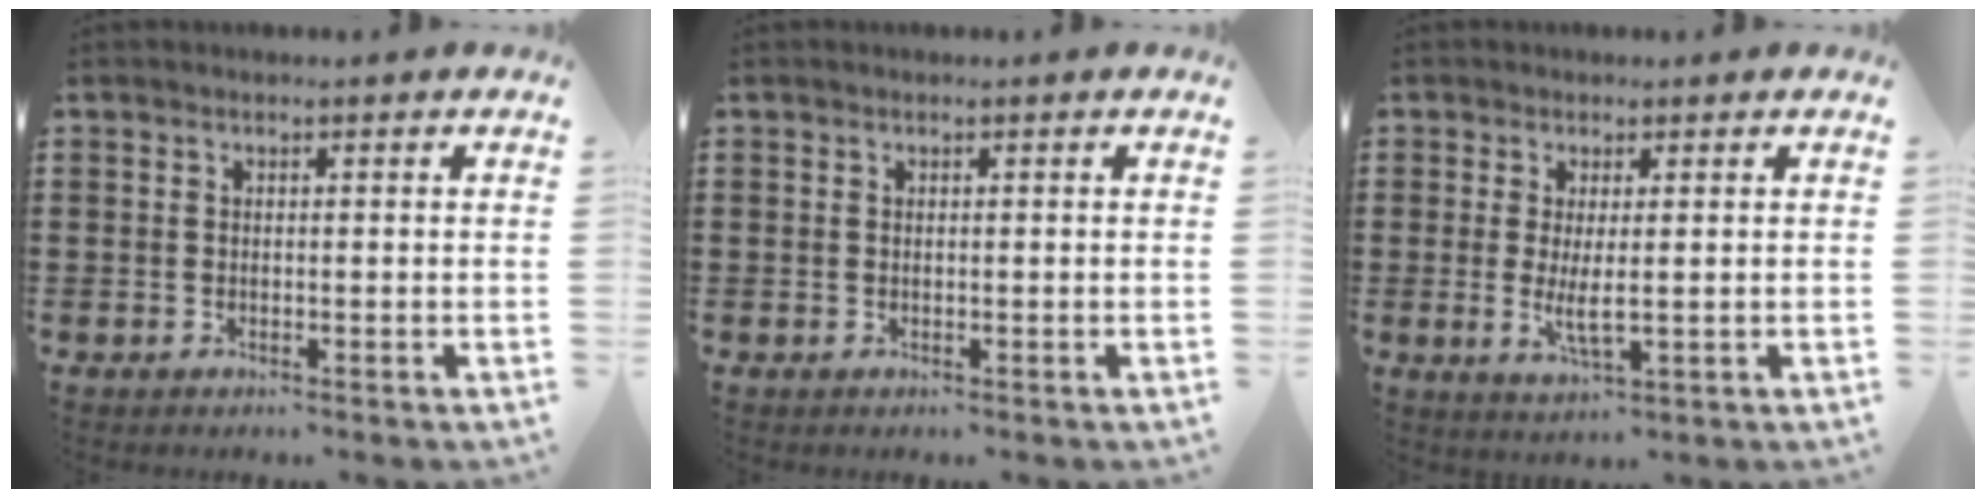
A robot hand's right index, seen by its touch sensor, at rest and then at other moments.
{"total": 0.0}
{"total": 4.2, "force": [0.2, 1.2, 4.0], "torque": [-0.070, -0.005, 0.001]}